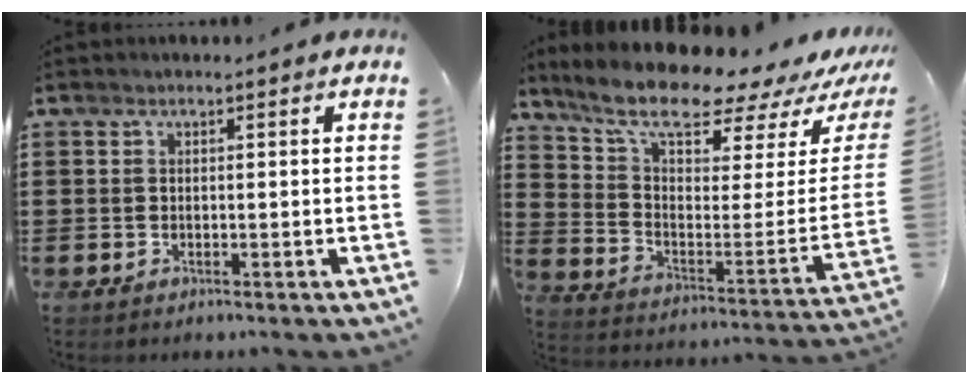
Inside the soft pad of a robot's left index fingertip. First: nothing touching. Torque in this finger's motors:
{"motor_torque": [2.14, 0.00, 1.05, 0.21]}